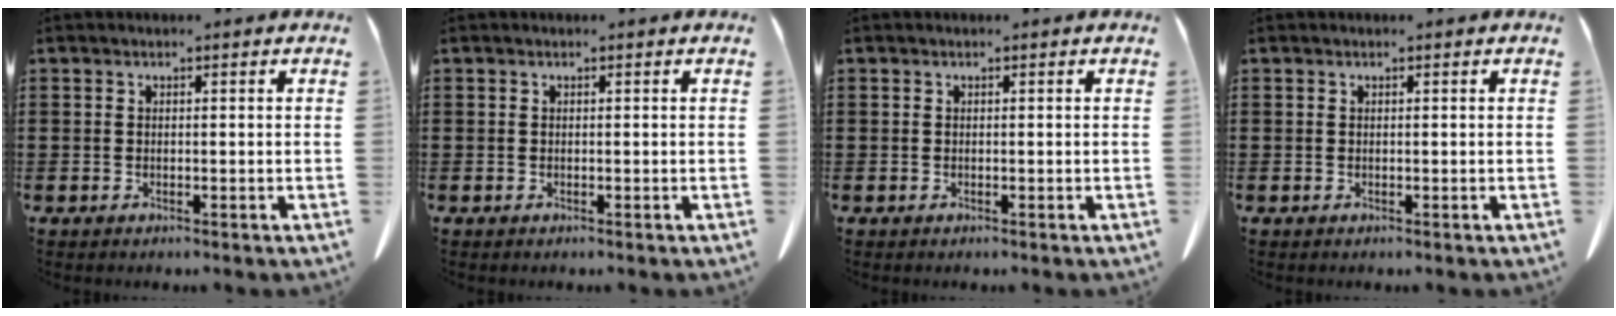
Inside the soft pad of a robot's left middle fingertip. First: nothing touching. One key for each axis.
{"total": 0.0}
{"total": 0.0}
{"total": 0.0}